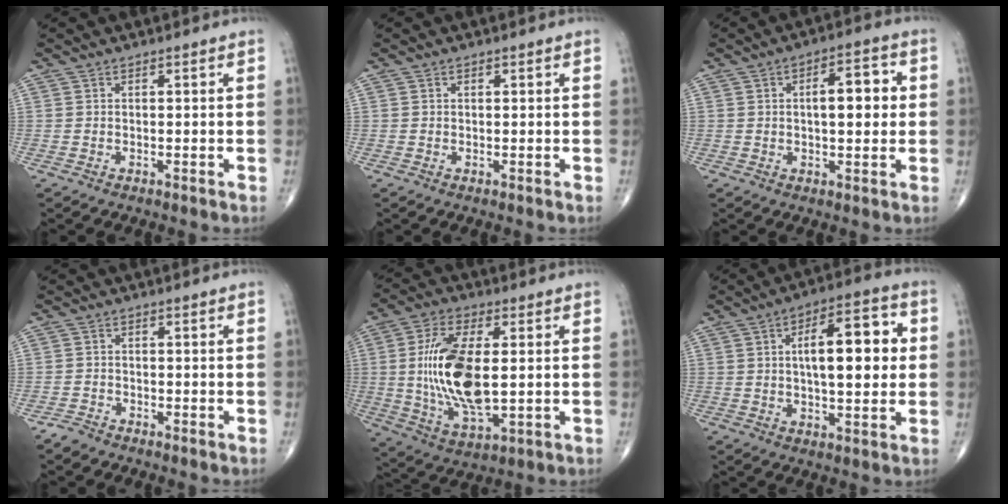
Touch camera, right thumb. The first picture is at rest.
{"total": 0.0}
{"total": 8.6, "force": [1.1, 3.6, 7.7], "torque": [-0.090, 0.011, 0.012]}
{"total": 1.6, "force": [-1.5, 0.5, 0.1], "torque": [-0.005, -0.002, -0.034]}
{"total": 17.1, "force": [0.8, 7.6, 15.3], "torque": [-0.298, -0.014, 0.020]}
{"total": 14.9, "force": [2.2, 5.8, 13.5], "torque": [-0.175, 0.014, 0.029]}